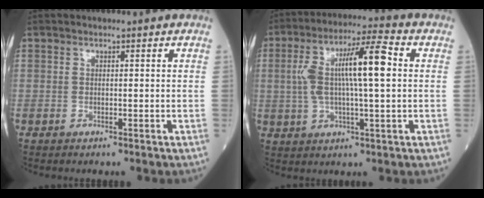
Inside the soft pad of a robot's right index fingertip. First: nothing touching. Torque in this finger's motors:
{"motor_torque": [1.73, 0.20, 0.94, 0.21]}